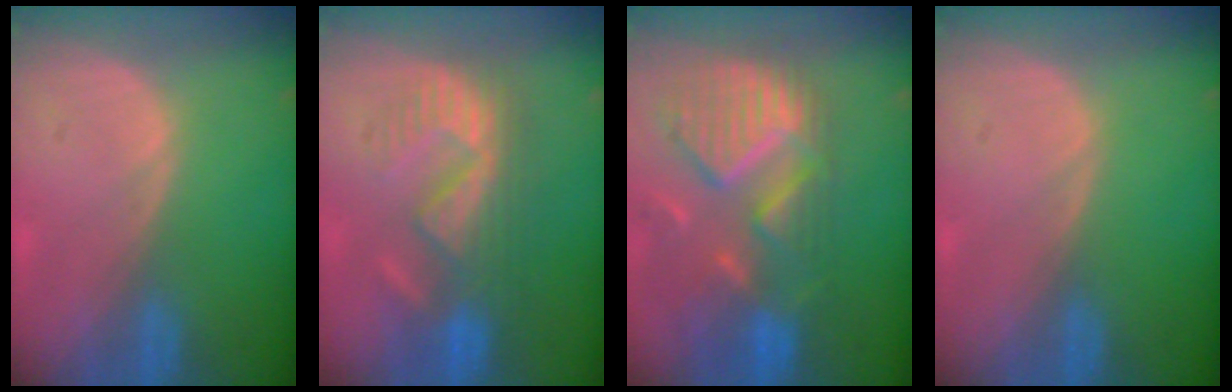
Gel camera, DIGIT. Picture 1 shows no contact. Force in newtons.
{"total": 8.7, "press": 8.4, "slide": 2.1}
{"total": 12.1, "press": 10.4, "slide": 6.2}
{"total": 0.0}